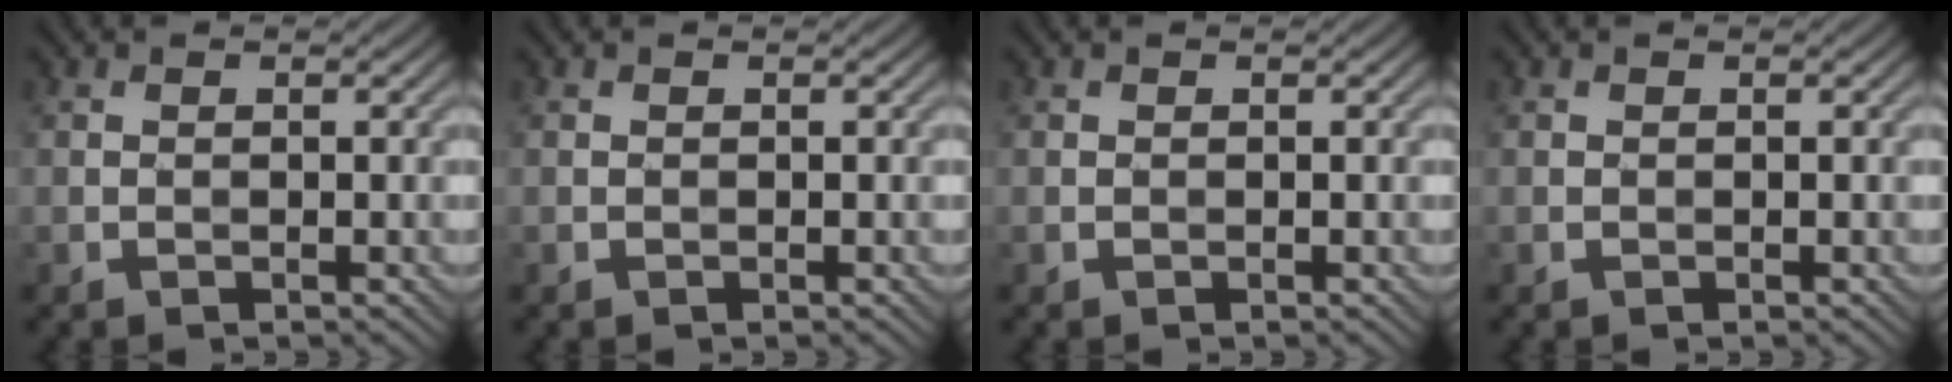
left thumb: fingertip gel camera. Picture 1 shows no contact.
{"total": 0.0}
{"total": 0.0}
{"total": 0.0}